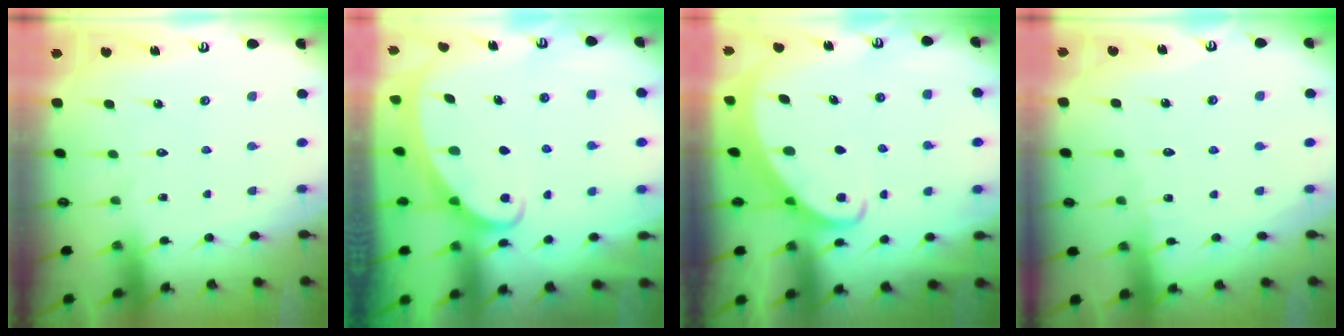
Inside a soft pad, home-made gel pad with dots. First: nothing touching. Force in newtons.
{"total": 2.1, "press": 2.1, "slide": 0.0}
{"total": 2.7, "press": 2.7, "slide": 0.3}
{"total": 2.4, "press": 2.4, "slide": 0.3}